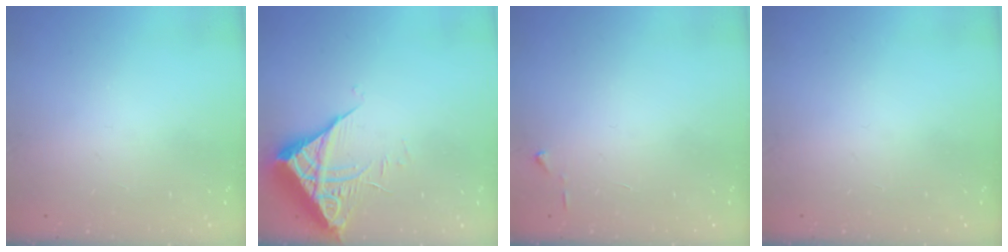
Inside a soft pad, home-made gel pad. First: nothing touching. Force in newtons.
{"total": 7.0, "press": 7.0, "slide": 0.6}
{"total": 3.0, "press": 2.9, "slide": 0.4}
{"total": 0.0}